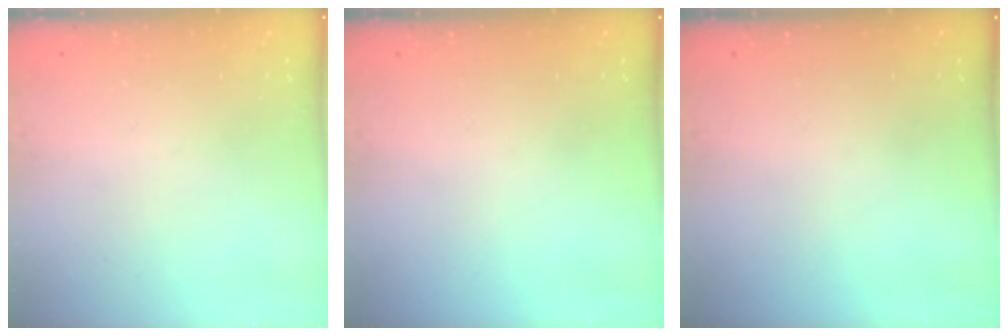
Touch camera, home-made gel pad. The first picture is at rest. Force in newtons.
{"total": 0.0}
{"total": 0.0}